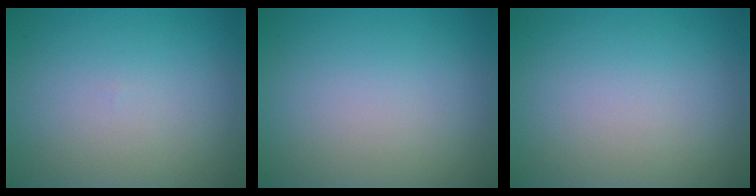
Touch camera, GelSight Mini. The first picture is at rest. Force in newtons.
{"total": 0.0}
{"total": 0.0}